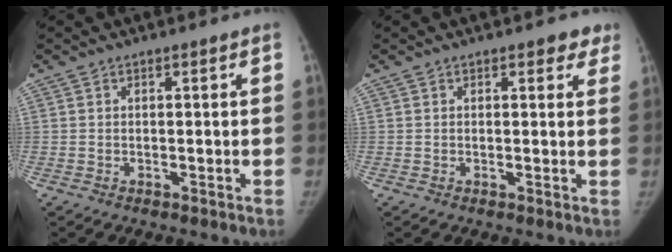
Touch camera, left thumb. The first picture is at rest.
{"total": 3.0, "force": [1.9, 1.7, 1.5], "torque": [0.016, -0.004, 0.017]}